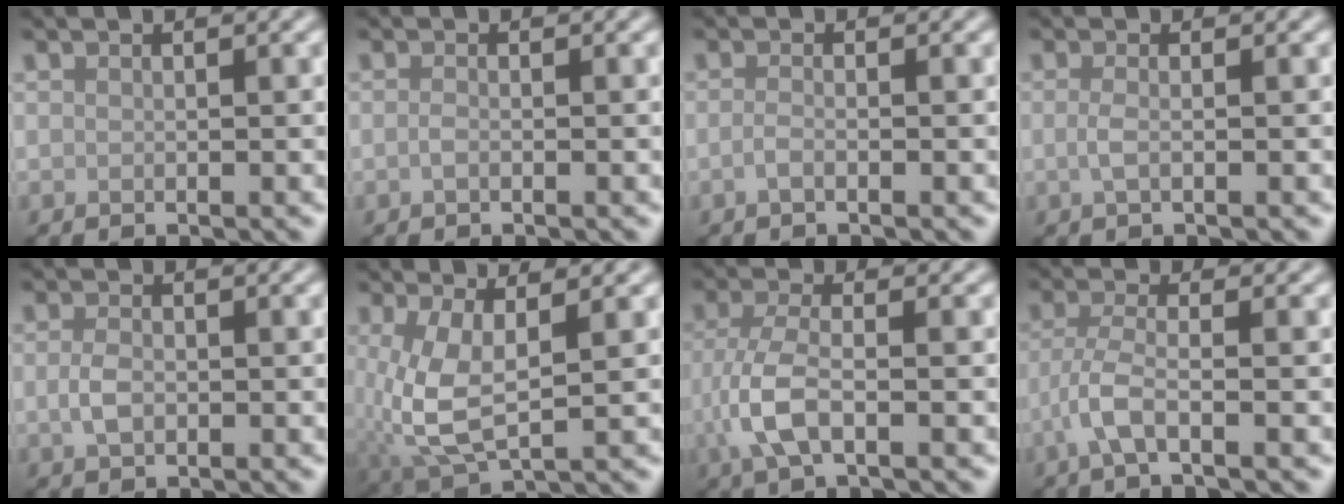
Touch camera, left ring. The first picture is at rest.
{"total": 0.7, "force": [-0.3, 0.2, 0.5], "torque": [-0.012, -0.001, -0.007]}
{"total": 1.1, "force": [-0.5, 0.4, 1.0], "torque": [-0.017, -0.001, -0.013]}
{"total": 1.4, "force": [-0.2, 0.5, 1.3], "torque": [-0.027, -0.003, -0.006]}
{"total": 1.8, "force": [-0.3, 1.1, 1.4], "torque": [-0.031, 0.000, -0.007]}
{"total": 5.5, "force": [0.0, 2.2, 5.0], "torque": [-0.122, -0.007, 0.003]}
{"total": 4.3, "force": [-1.1, 1.6, 3.8], "torque": [-0.090, -0.002, -0.028]}
{"total": 3.1, "force": [-1.5, 0.6, 2.7], "torque": [-0.058, 0.001, -0.041]}